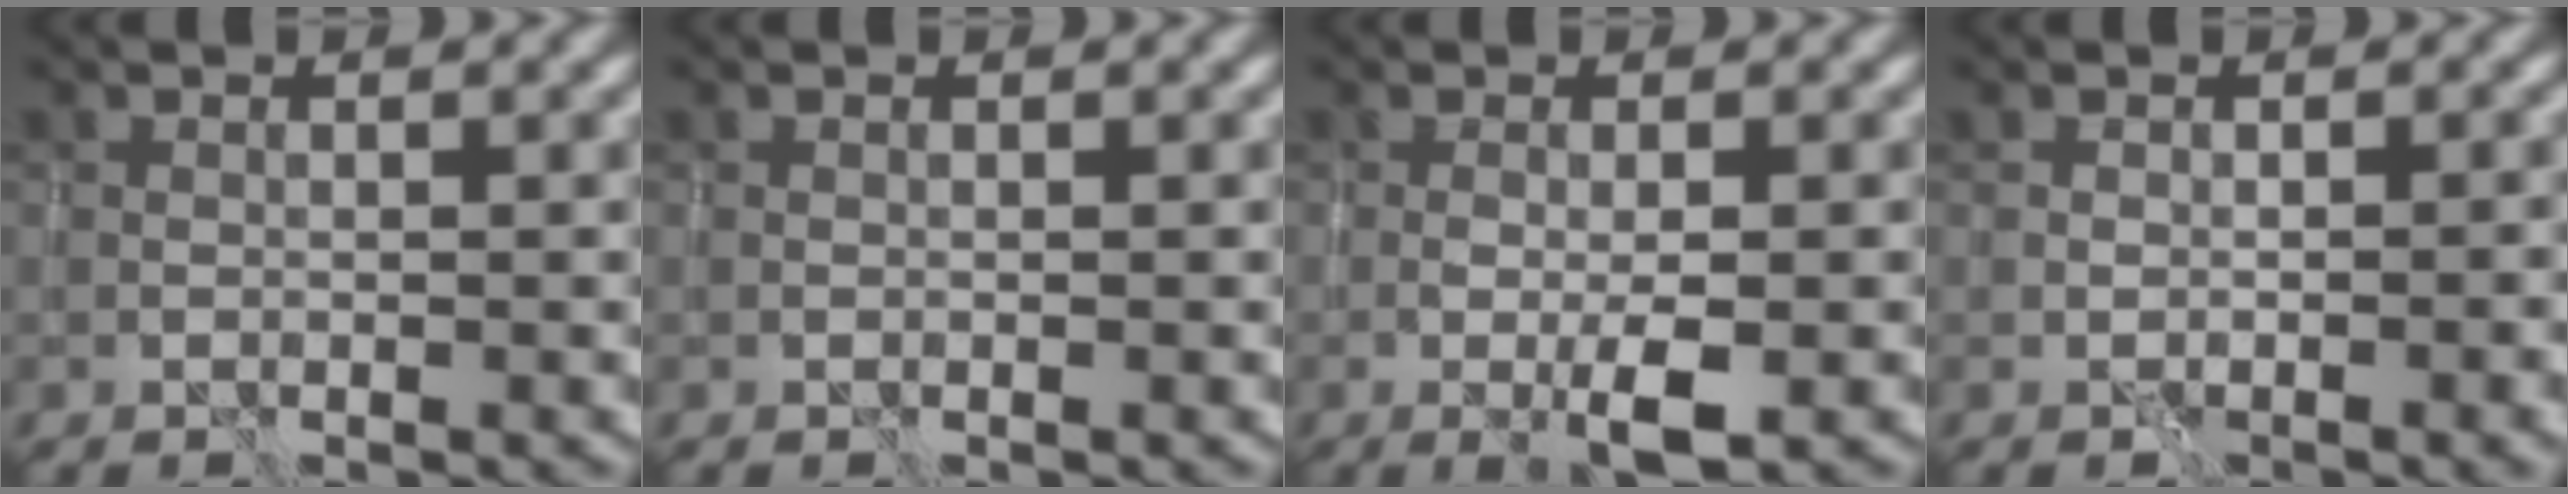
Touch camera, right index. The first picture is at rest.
{"total": 0.0}
{"total": 2.8, "force": [-0.7, 0.5, 2.6], "torque": [-0.051, -0.004, -0.012]}
{"total": 1.9, "force": [-0.9, 0.3, 1.7], "torque": [-0.022, 0.000, -0.014]}